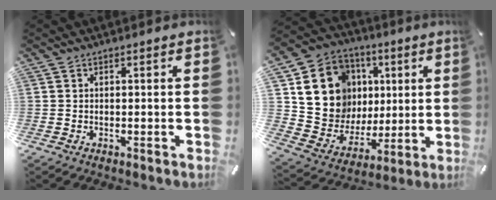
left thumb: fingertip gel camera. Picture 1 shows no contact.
{"total": 17.2, "force": [5.9, 15.0, 5.8], "torque": [-0.093, -0.028, 0.137]}